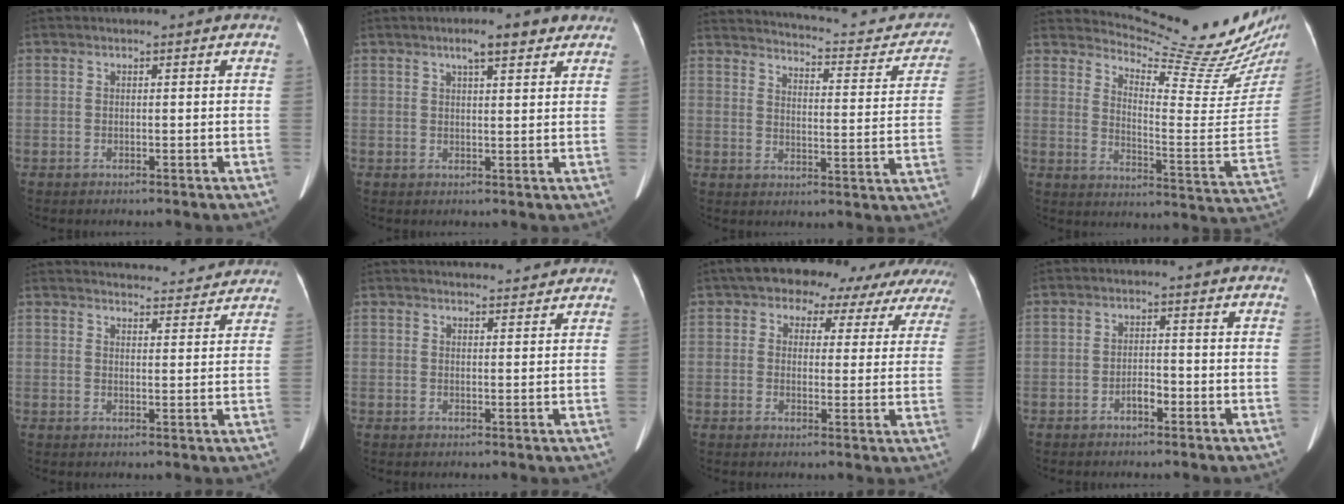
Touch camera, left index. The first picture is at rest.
{"total": 4.6, "force": [3.1, 0.9, 3.3], "torque": [-0.040, 0.008, 0.045]}
{"total": 20.0, "force": [18.2, 4.4, 7.1], "torque": [-0.076, -0.036, 0.212]}
{"total": 20.1, "force": [19.3, 0.6, 5.5], "torque": [-0.084, -0.139, 0.238]}
{"total": 18.5, "force": [17.8, 3.2, 3.7], "torque": [-0.034, -0.009, 0.213]}
{"total": 9.5, "force": [9.2, 1.2, 2.2], "torque": [-0.019, 0.006, 0.105]}
{"total": 13.9, "force": [11.9, 6.2, 3.8], "torque": [-0.011, 0.012, 0.116]}
{"total": 1.9, "force": [-1.5, 0.5, 1.1], "torque": [-0.011, -0.004, -0.023]}